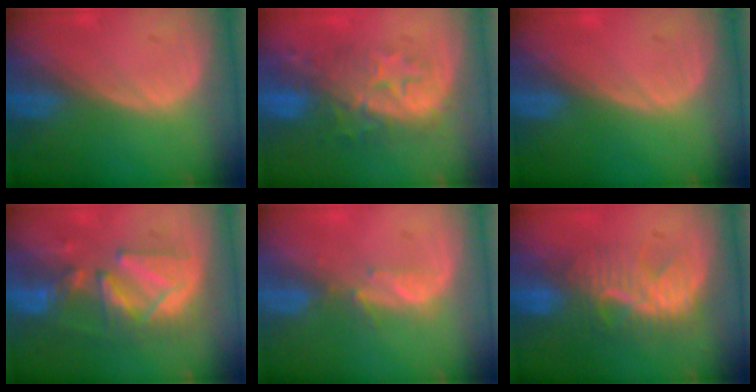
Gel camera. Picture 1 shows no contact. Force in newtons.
{"total": 9.1, "press": 8.6, "slide": 3.0}
{"total": 0.0}
{"total": 8.9, "press": 8.8, "slide": 1.0}
{"total": 2.3, "press": 2.1, "slide": 0.8}
{"total": 8.2, "press": 7.9, "slide": 2.3}